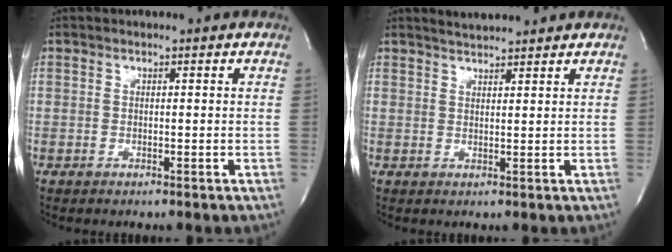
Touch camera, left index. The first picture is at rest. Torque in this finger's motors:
{"motor_torque": [0.11, -0.09, -0.03, -0.01]}